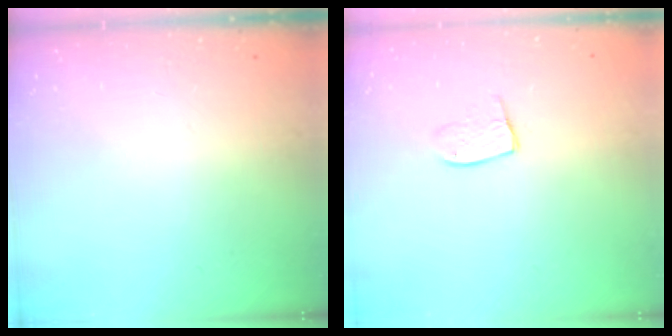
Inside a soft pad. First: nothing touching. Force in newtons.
{"total": 7.9, "press": 7.9, "slide": 0.4}